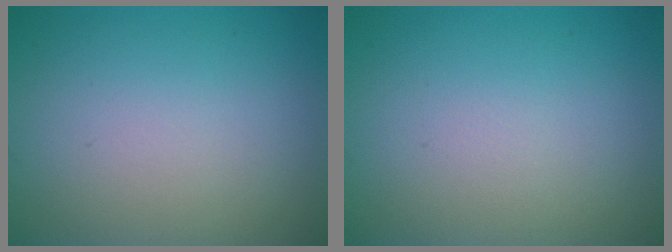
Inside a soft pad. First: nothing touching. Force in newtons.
{"total": 0.0}